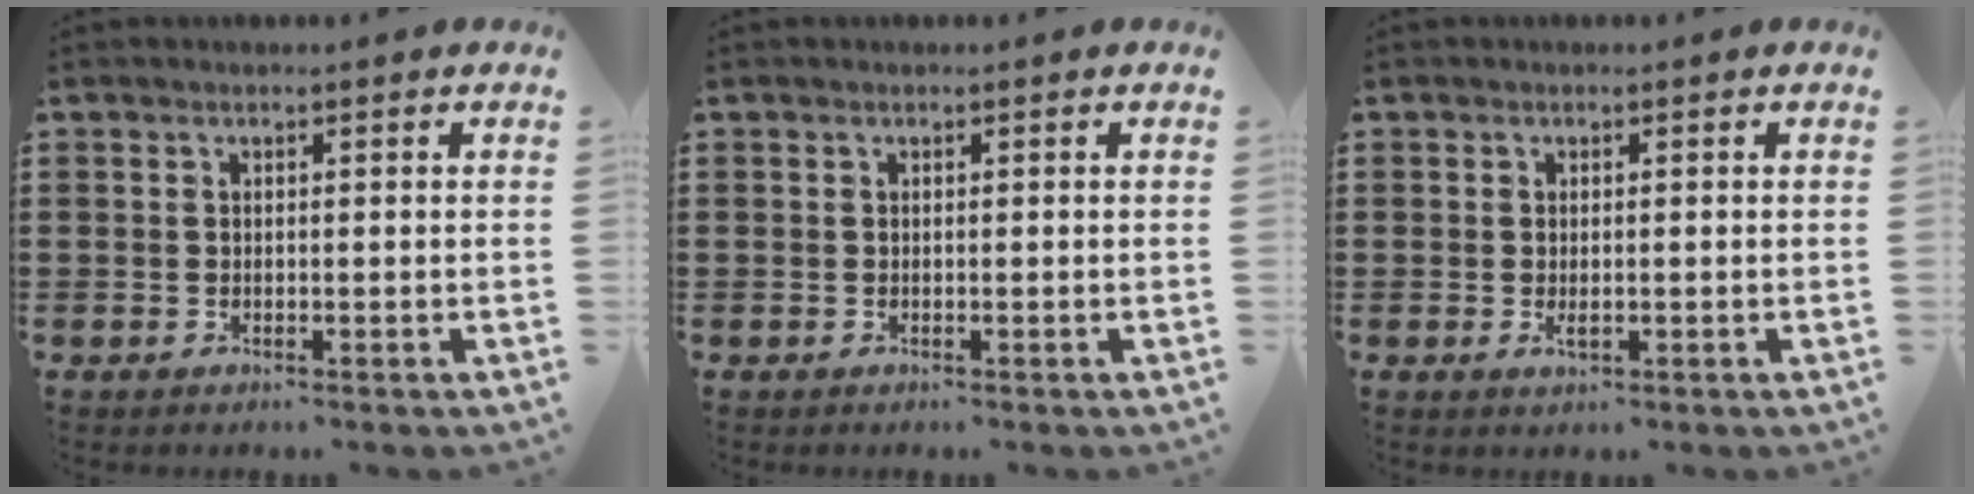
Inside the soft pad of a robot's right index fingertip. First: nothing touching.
{"total": 0.0}
{"total": 1.3, "force": [-0.2, 0.5, 1.2], "torque": [-0.022, -0.001, -0.003]}